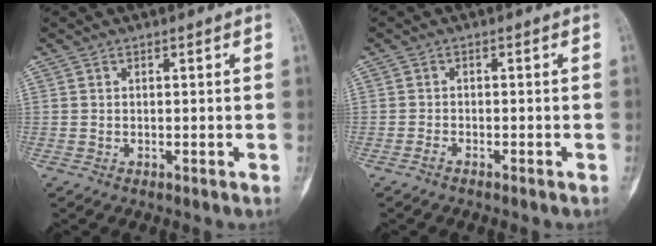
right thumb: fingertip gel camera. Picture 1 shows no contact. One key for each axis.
{"total": 0.9, "fx": -0.8, "fy": 0.1, "fz": 0.4, "tx": -0.015, "ty": 0.004, "tz": -0.015}